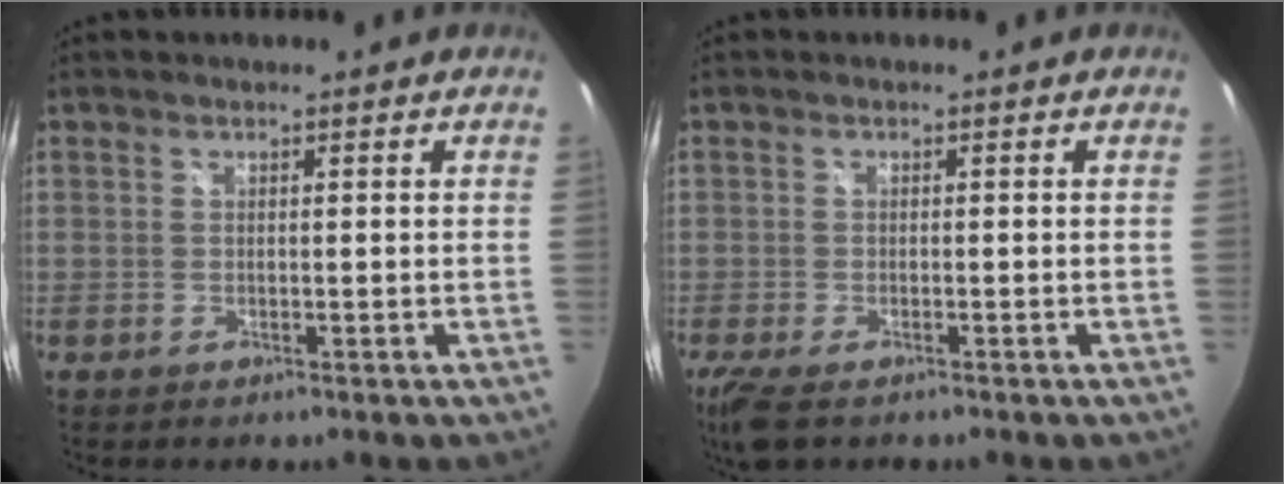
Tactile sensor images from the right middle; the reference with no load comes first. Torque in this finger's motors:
{"motor_torque": [0.76, -0.75, 0.17, 0.11]}